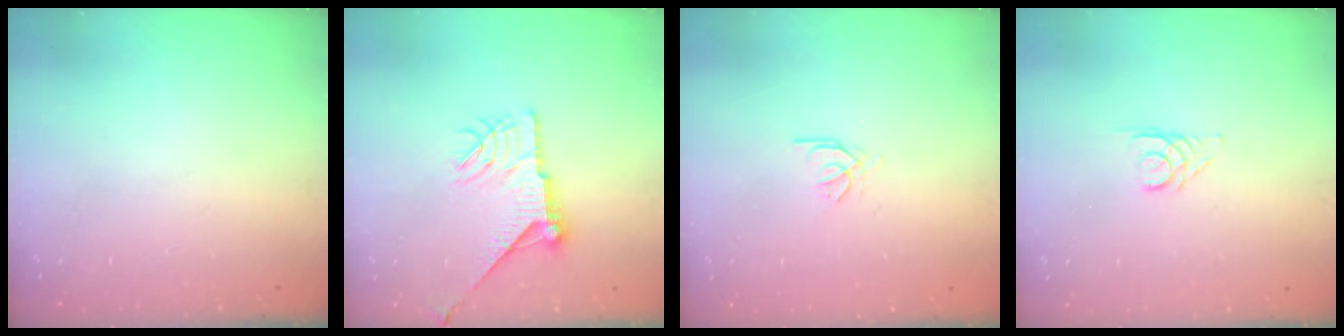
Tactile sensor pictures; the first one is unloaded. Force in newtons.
{"total": 12.6, "press": 12.6, "slide": 0.4}
{"total": 0.9, "press": 0.8, "slide": 0.4}
{"total": 2.6, "press": 2.6, "slide": 0.2}